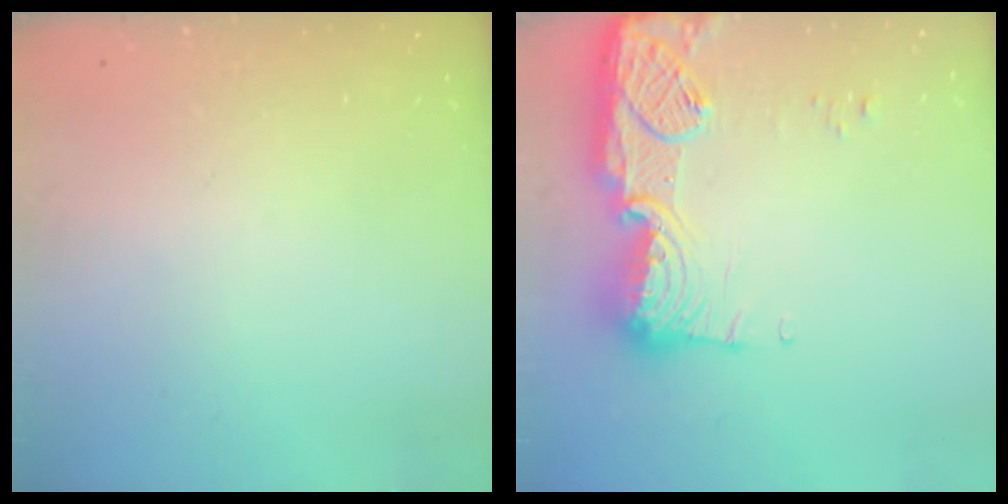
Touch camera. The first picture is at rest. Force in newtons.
{"total": 21.0, "press": 20.1, "slide": 6.1}